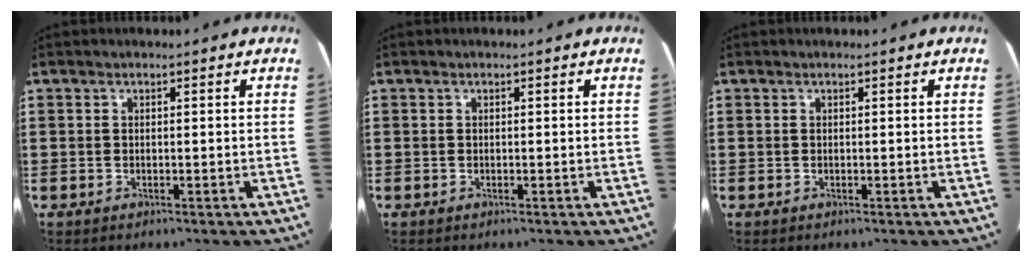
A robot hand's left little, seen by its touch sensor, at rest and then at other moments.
{"total": 0.0}
{"total": 0.0}